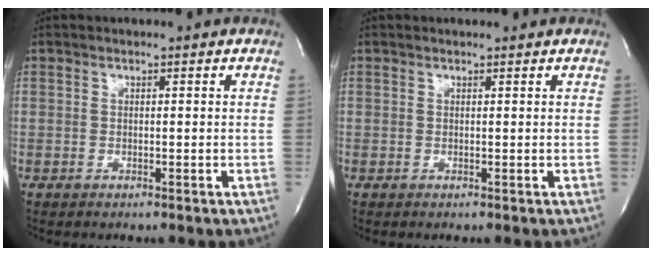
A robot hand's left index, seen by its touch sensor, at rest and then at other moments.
{"total": 0.9, "force": [0.9, 0.2, 0.1], "torque": [-0.008, 0.007, 0.010]}